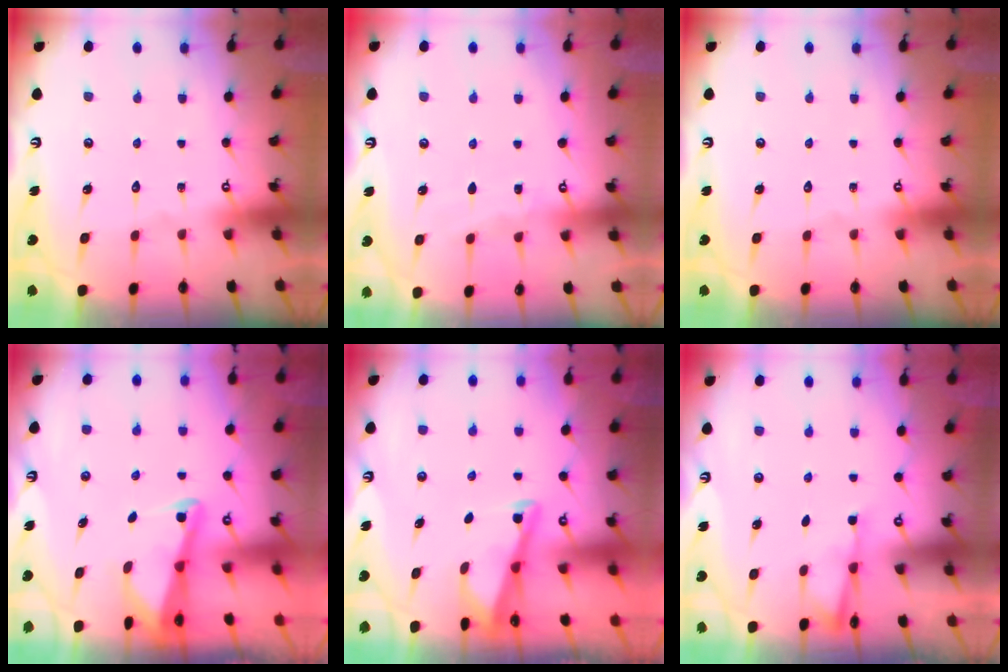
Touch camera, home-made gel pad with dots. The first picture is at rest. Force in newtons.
{"total": 3.0, "press": 3.0, "slide": 0.4}
{"total": 0.0}
{"total": 2.2, "press": 2.2, "slide": 0.3}
{"total": 3.0, "press": 2.9, "slide": 0.4}
{"total": 2.3, "press": 2.2, "slide": 0.4}